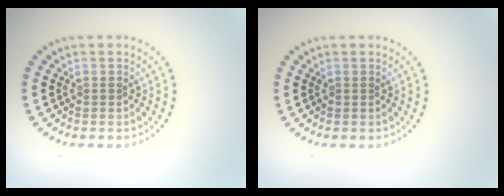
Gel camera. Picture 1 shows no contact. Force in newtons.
{"total": 0.0}